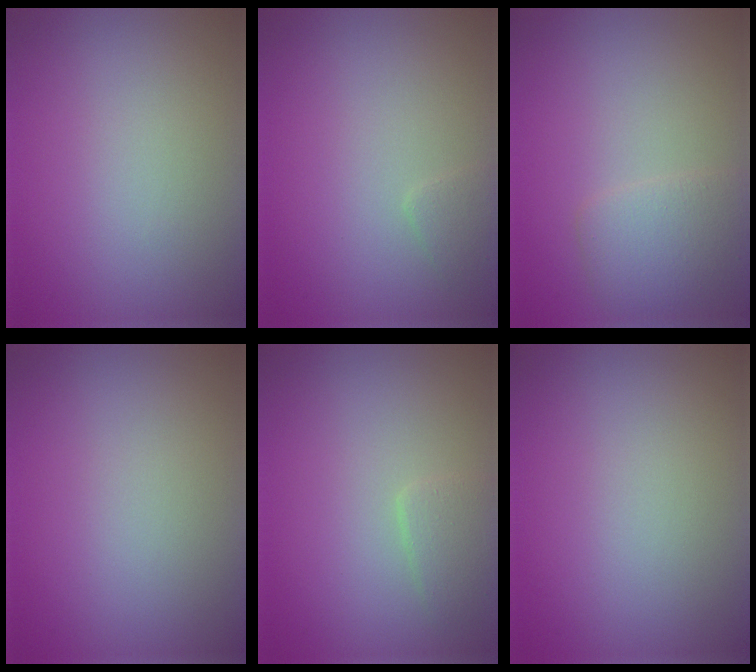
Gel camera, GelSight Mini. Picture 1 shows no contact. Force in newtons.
{"total": 0.9, "press": 0.9, "slide": 0.1}
{"total": 2.7, "press": 2.7, "slide": 0.1}
{"total": 0.0}
{"total": 1.5, "press": 1.5, "slide": 0.1}
{"total": 0.0}